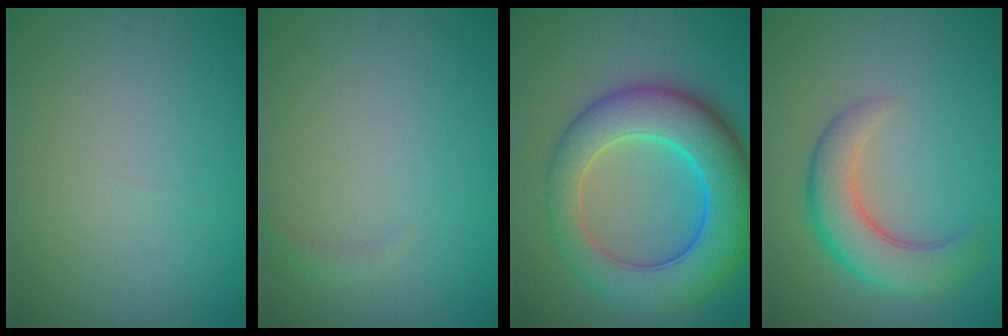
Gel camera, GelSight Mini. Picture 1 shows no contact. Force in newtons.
{"total": 0.7, "press": 0.7, "slide": 0.2}
{"total": 10.0, "press": 10.0, "slide": 0.2}
{"total": 4.9, "press": 4.9, "slide": 0.2}